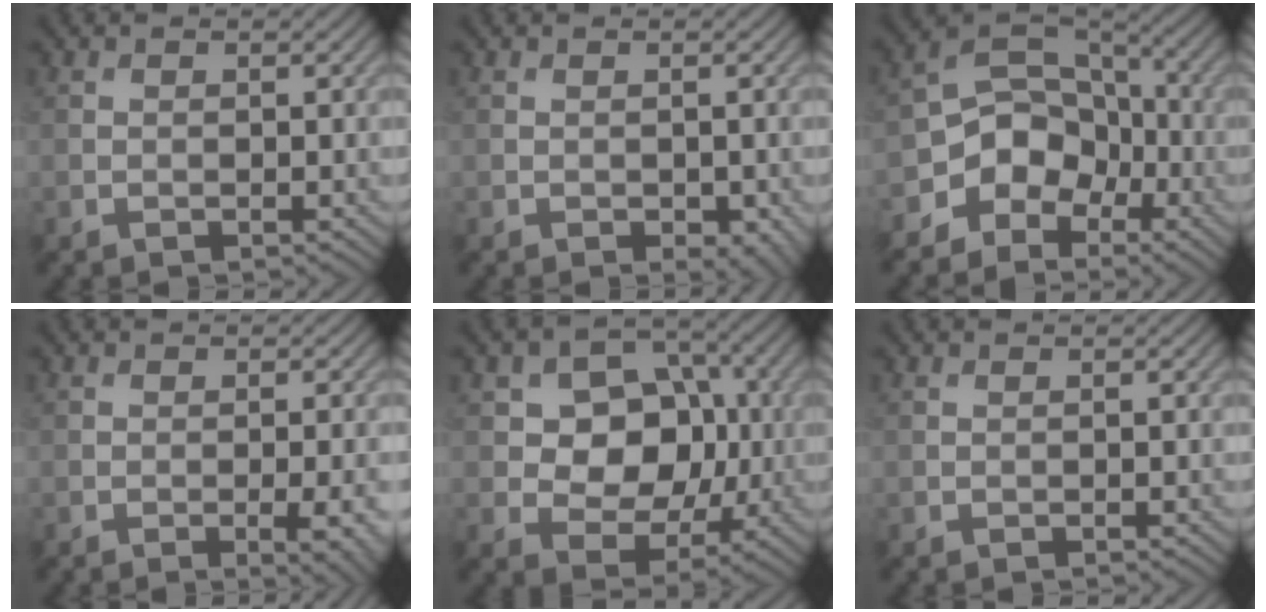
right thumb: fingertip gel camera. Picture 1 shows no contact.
{"total": 2.3, "force": [-0.7, 1.2, 1.8], "torque": [-0.026, -0.012, -0.003]}
{"total": 8.1, "force": [-4.0, 6.1, 3.5], "torque": [-0.059, 0.000, -0.094]}
{"total": 4.8, "force": [-1.6, 1.4, 4.3], "torque": [-0.058, -0.006, -0.011]}
{"total": 9.6, "force": [0.8, 7.6, 5.8], "torque": [-0.107, -0.005, 0.000]}
{"total": 0.0}